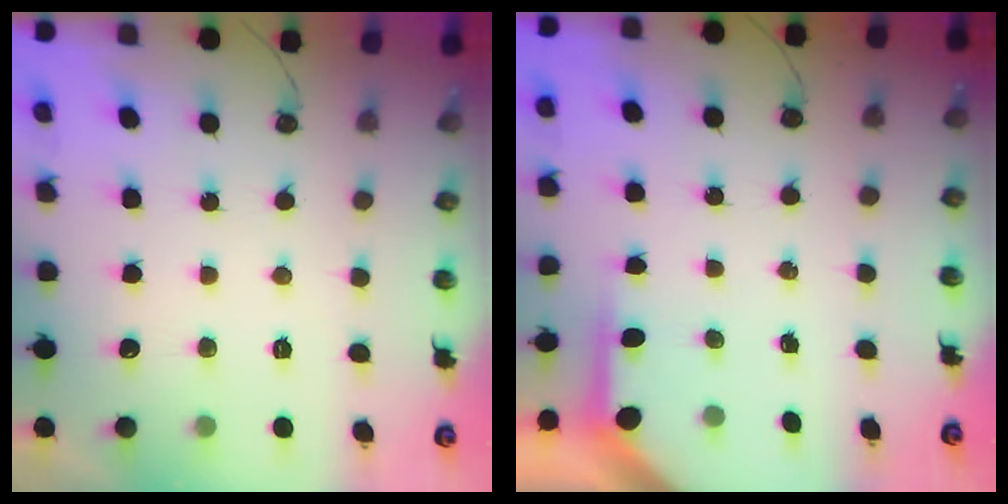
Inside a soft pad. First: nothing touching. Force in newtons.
{"total": 3.8, "press": 3.7, "slide": 0.4}